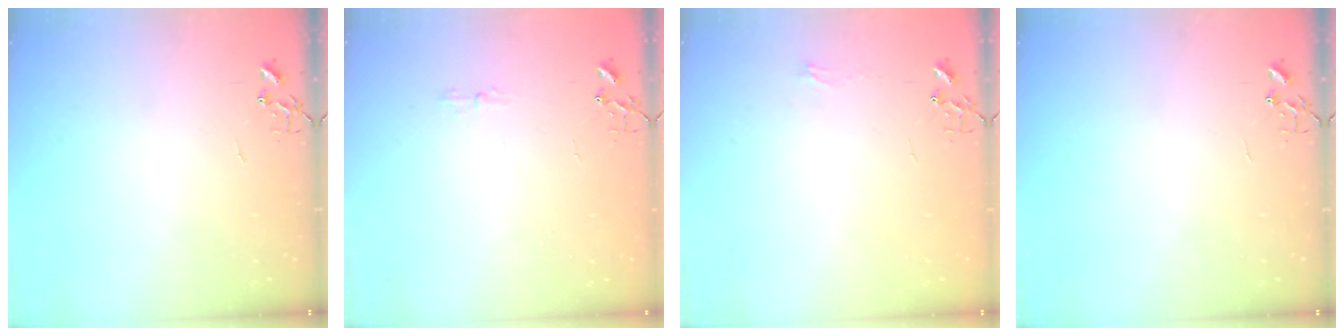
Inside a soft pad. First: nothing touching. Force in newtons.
{"total": 4.0, "press": 3.9, "slide": 0.4}
{"total": 4.4, "press": 4.4, "slide": 0.5}
{"total": 0.0}